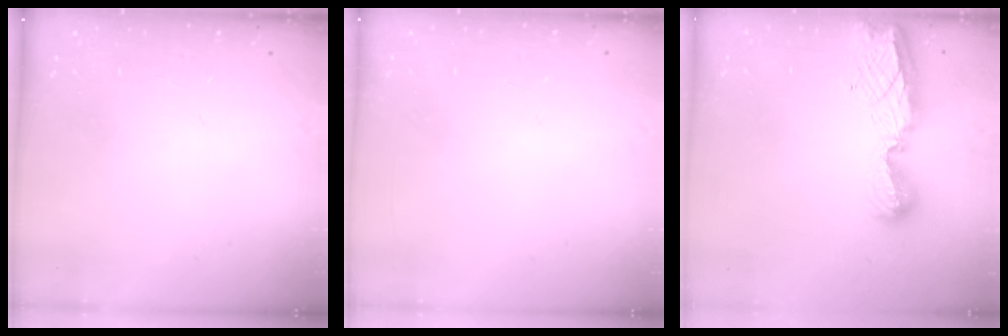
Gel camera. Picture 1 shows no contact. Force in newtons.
{"total": 0.9, "press": 0.9, "slide": 0.0}
{"total": 13.5, "press": 13.5, "slide": 0.9}